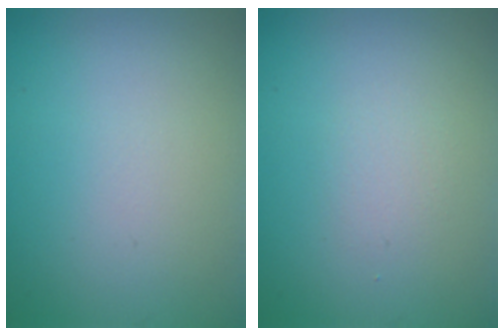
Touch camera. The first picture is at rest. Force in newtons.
{"total": 1.0, "press": 1.0, "slide": 0.0}